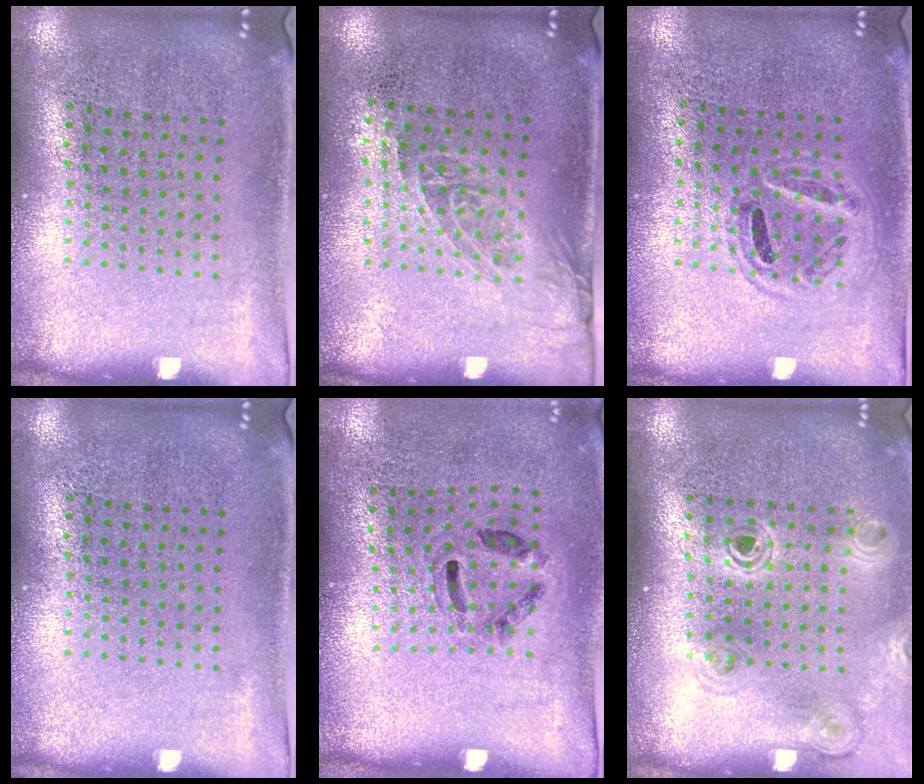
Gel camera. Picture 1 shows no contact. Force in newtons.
{"total": 1.3, "press": 1.0, "slide": 0.8}
{"total": 0.9, "press": 0.9, "slide": 0.3}
{"total": 0.0}
{"total": 1.3, "press": 0.7, "slide": 1.0}
{"total": 1.1, "press": 1.1, "slide": 0.1}